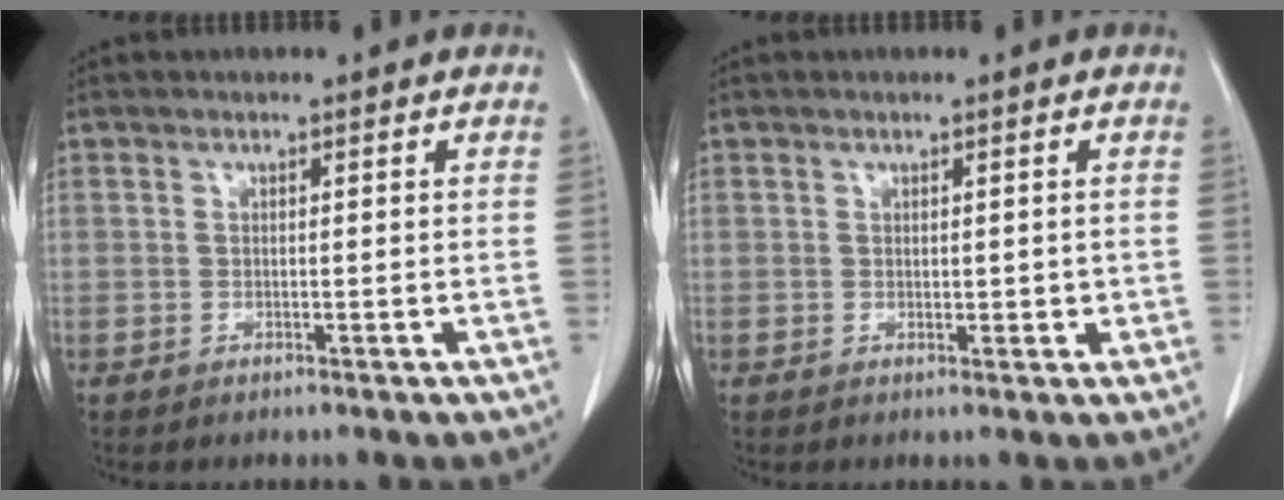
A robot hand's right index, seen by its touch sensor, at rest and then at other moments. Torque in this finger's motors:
{"motor_torque": [-0.07, 0.03, 0.04, 0.00]}